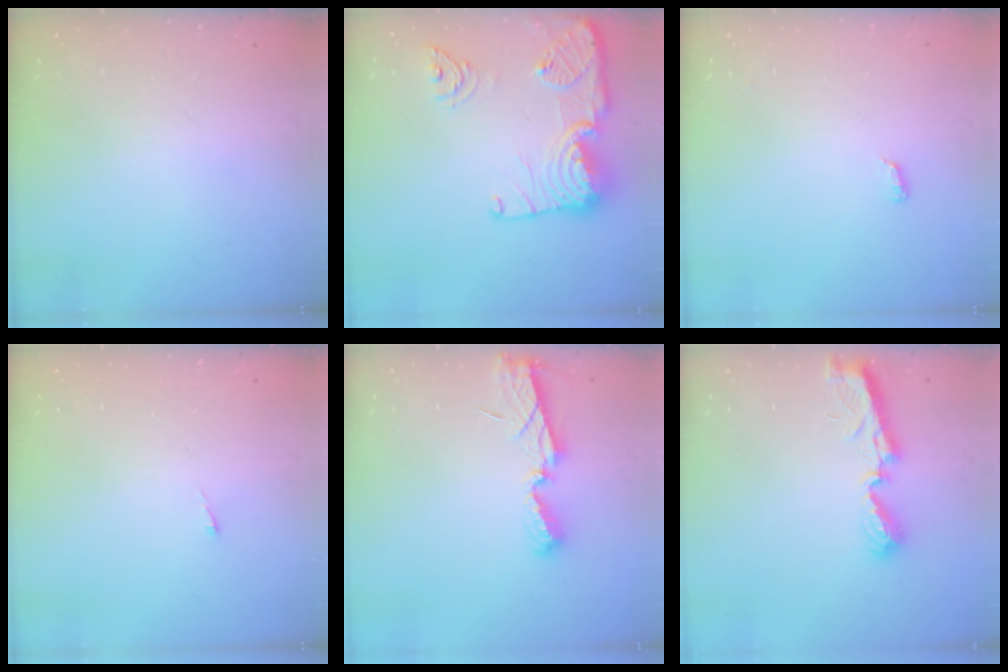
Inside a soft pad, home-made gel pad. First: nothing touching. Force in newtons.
{"total": 18.5, "press": 18.4, "slide": 2.0}
{"total": 6.4, "press": 3.8, "slide": 5.1}
{"total": 2.7, "press": 2.7, "slide": 0.4}
{"total": 6.2, "press": 6.2, "slide": 0.2}
{"total": 7.6, "press": 7.5, "slide": 0.3}